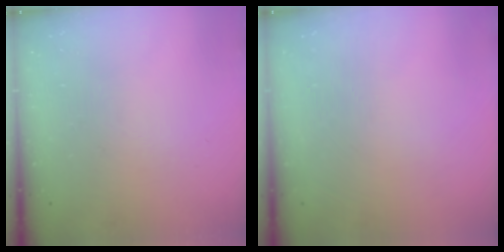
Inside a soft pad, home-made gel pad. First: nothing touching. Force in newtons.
{"total": 0.0}